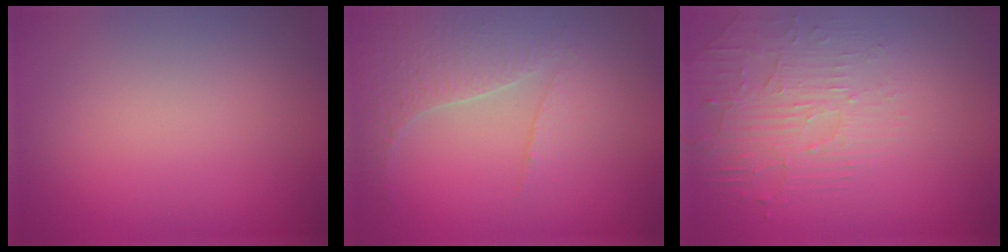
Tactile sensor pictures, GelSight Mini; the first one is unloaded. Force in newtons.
{"total": 3.6, "press": 2.8, "slide": 2.3}
{"total": 2.2, "press": 1.7, "slide": 1.5}